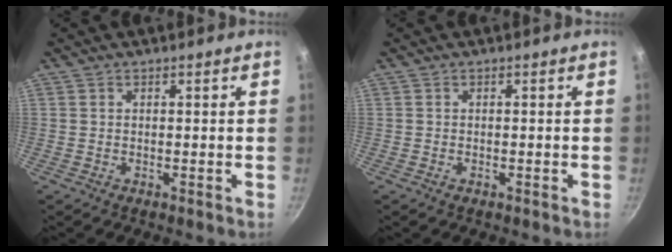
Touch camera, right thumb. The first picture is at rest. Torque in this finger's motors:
{"motor_torque": [-0.25, 0.07, -0.42, 0.00, 0.02]}